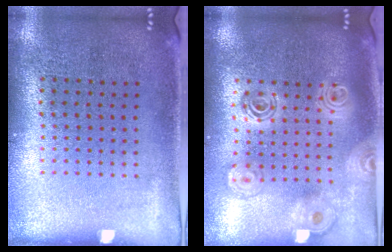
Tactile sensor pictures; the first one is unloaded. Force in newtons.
{"total": 2.0, "press": 1.7, "slide": 1.1}